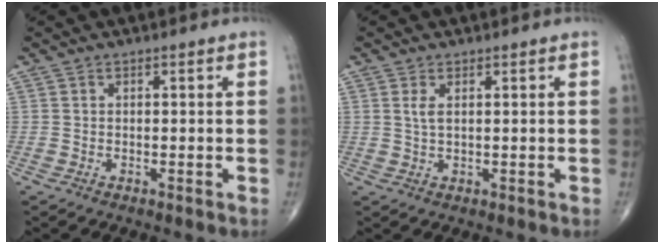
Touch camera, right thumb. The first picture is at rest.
{"total": 2.0, "force": [0.6, 0.7, 1.7], "torque": [-0.041, 0.001, 0.019]}